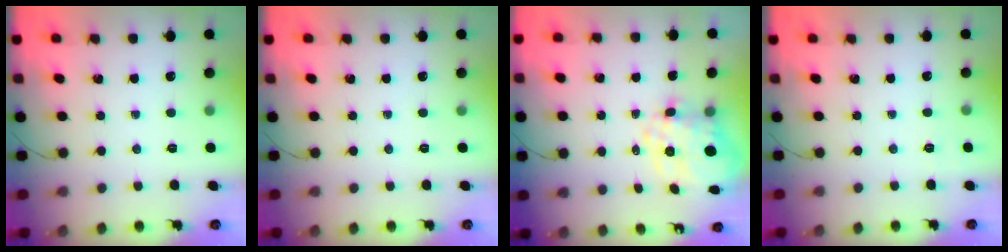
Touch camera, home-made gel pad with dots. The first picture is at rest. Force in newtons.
{"total": 0.0}
{"total": 4.6, "press": 4.0, "slide": 2.3}
{"total": 5.3, "press": 5.0, "slide": 1.8}